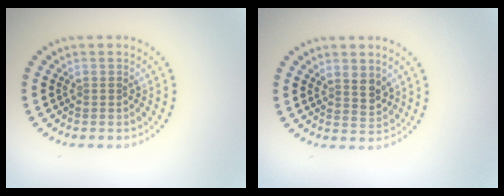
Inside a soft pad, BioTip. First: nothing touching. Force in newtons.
{"total": 2.2, "press": 1.8, "slide": 1.2}